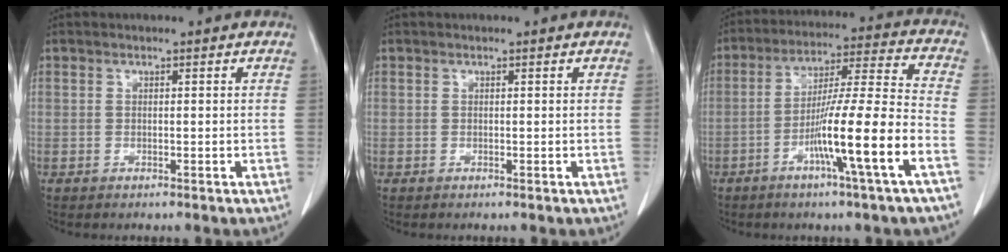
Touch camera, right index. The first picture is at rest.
{"total": 0.0}
{"total": 14.3, "force": [-5.7, -1.5, 13.0], "torque": [-0.226, -0.004, -0.101]}